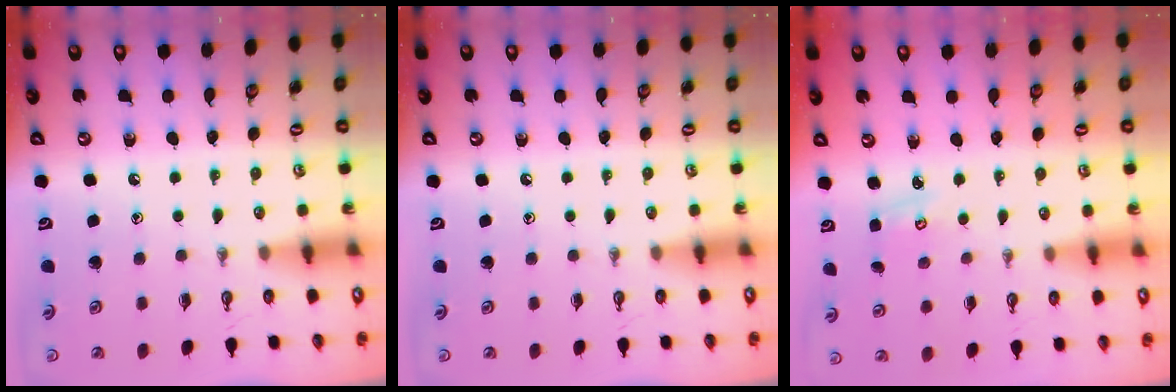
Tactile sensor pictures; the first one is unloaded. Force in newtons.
{"total": 0.0}
{"total": 3.0, "press": 3.0, "slide": 0.3}